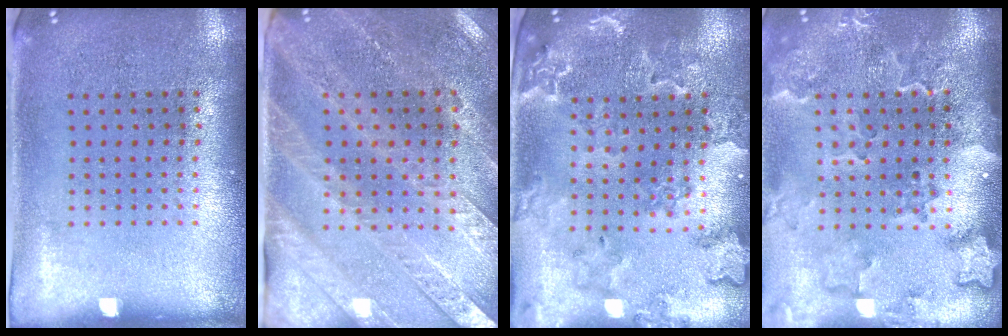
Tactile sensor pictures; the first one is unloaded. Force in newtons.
{"total": 2.9, "press": 2.7, "slide": 1.2}
{"total": 2.0, "press": 2.0, "slide": 0.2}
{"total": 2.8, "press": 2.3, "slide": 1.6}